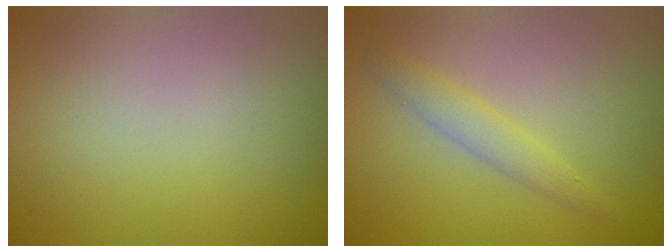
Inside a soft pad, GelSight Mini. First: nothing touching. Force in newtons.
{"total": 2.9, "press": 2.9, "slide": 0.4}